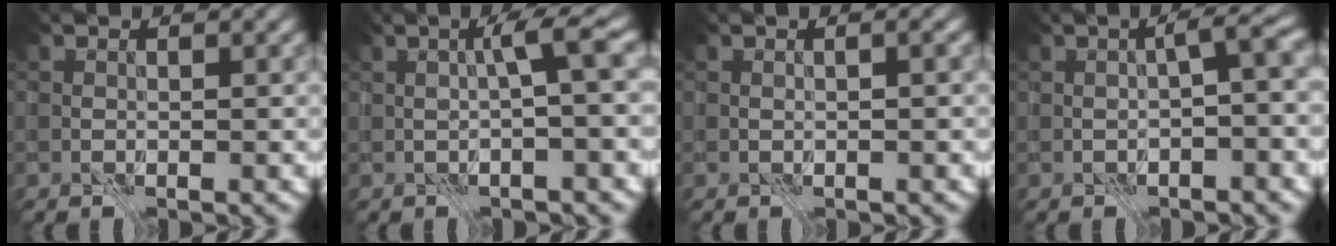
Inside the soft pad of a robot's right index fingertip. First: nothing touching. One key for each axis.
{"total": 2.6, "fx": 0.0, "fy": -0.2, "fz": 2.6, "tx": -0.042, "ty": 0.015, "tz": -0.003}
{"total": 0.6, "fx": -0.2, "fy": 0.1, "fz": 0.6, "tx": -0.010, "ty": -0.001, "tz": -0.003}
{"total": 2.9, "fx": -0.9, "fy": 0.4, "fz": 2.7, "tx": -0.043, "ty": 0.011, "tz": -0.020}